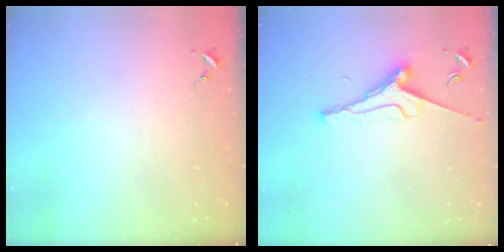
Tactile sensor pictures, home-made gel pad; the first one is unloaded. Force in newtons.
{"total": 8.2, "press": 8.1, "slide": 1.0}